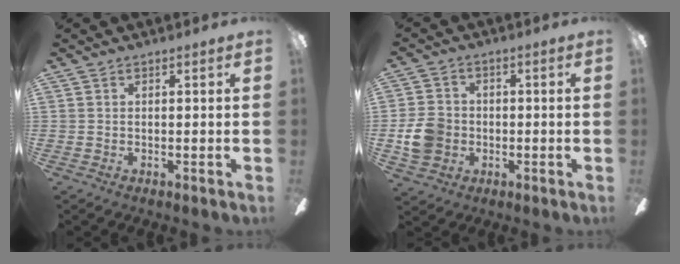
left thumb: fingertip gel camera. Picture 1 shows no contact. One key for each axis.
{"total": 8.3, "fx": -1.0, "fy": 7.2, "fz": 3.9, "tx": -0.082, "ty": 0.015, "tz": -0.018}